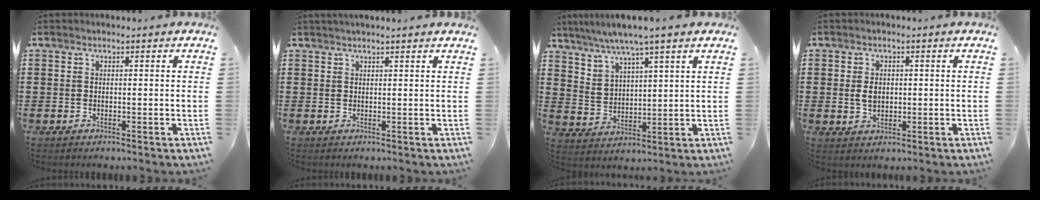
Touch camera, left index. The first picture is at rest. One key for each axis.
{"total": 1.2, "fx": 1.1, "fy": -0.1, "fz": 0.5, "tx": -0.010, "ty": -0.001, "tz": 0.021}
{"total": 4.6, "fx": 4.2, "fy": 0.3, "fz": 2.0, "tx": -0.052, "ty": -0.014, "tz": 0.073}
{"total": 2.9, "fx": 0.2, "fy": 2.0, "fz": 2.2, "tx": -0.053, "ty": 0.003, "tz": 0.001}